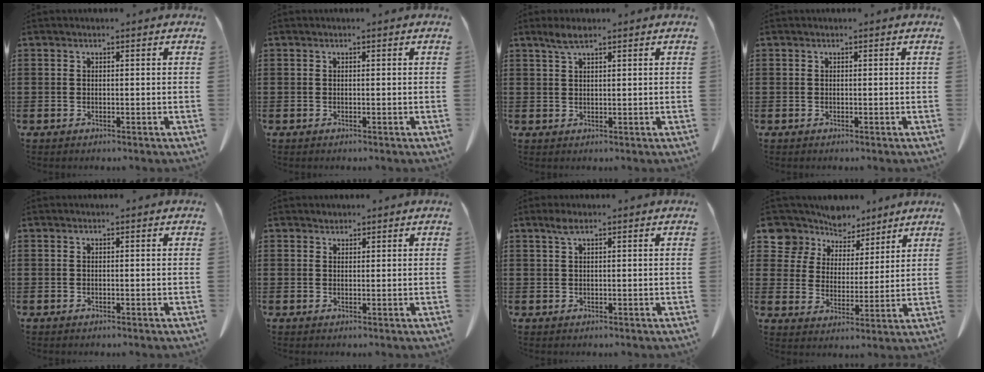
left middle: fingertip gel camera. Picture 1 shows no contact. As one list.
[{"total": 0.0}, {"total": 2.8, "force": [2.0, 0.5, 2.0], "torque": [-0.044, 0.000, 0.036]}, {"total": 0.0}, {"total": 0.0}, {"total": 1.0, "force": [0.9, 0.3, 0.0], "torque": [-0.003, -0.002, 0.020]}, {"total": 1.8, "force": [1.0, 0.4, 1.5], "torque": [-0.033, 0.001, 0.018]}, {"total": 8.4, "force": [7.3, 4.0, 0.6], "torque": [-0.052, -0.039, 0.137]}]